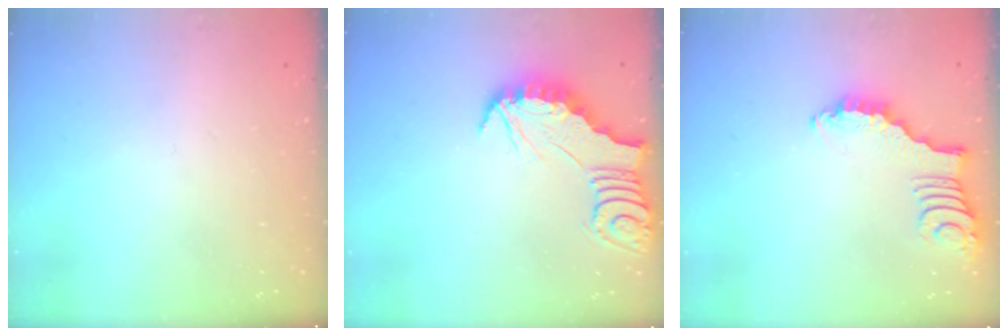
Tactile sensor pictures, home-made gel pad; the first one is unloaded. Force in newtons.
{"total": 2.8, "press": 2.8, "slide": 0.3}
{"total": 2.6, "press": 2.6, "slide": 0.3}